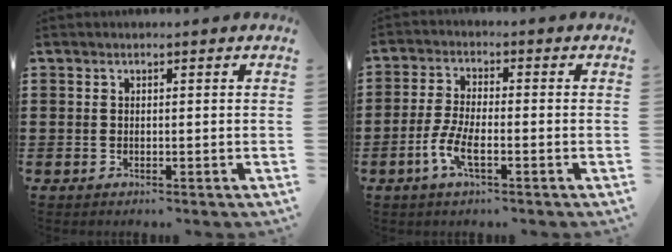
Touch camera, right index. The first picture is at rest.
{"total": 5.2, "force": [-2.2, 1.5, 4.5], "torque": [-0.110, -0.012, -0.048]}